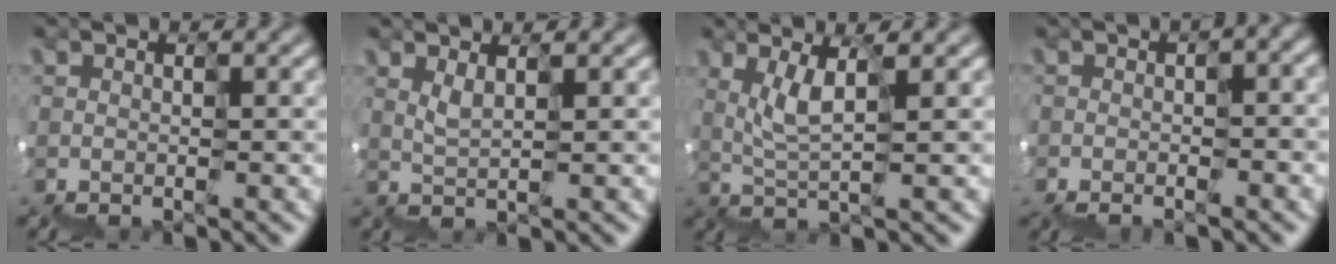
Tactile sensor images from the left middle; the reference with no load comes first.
{"total": 3.1, "force": [1.7, -1.6, -2.0], "torque": [0.016, 0.016, 0.028]}
{"total": 2.2, "force": [1.7, -1.3, -0.5], "torque": [-0.016, 0.015, 0.030]}
{"total": 3.3, "force": [-0.7, 1.3, 3.0], "torque": [-0.014, 0.011, -0.003]}